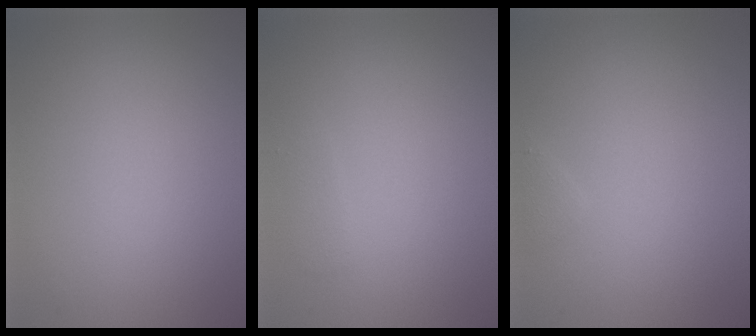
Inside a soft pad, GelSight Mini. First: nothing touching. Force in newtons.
{"total": 0.7, "press": 0.7, "slide": 0.1}
{"total": 0.6, "press": 0.6, "slide": 0.1}